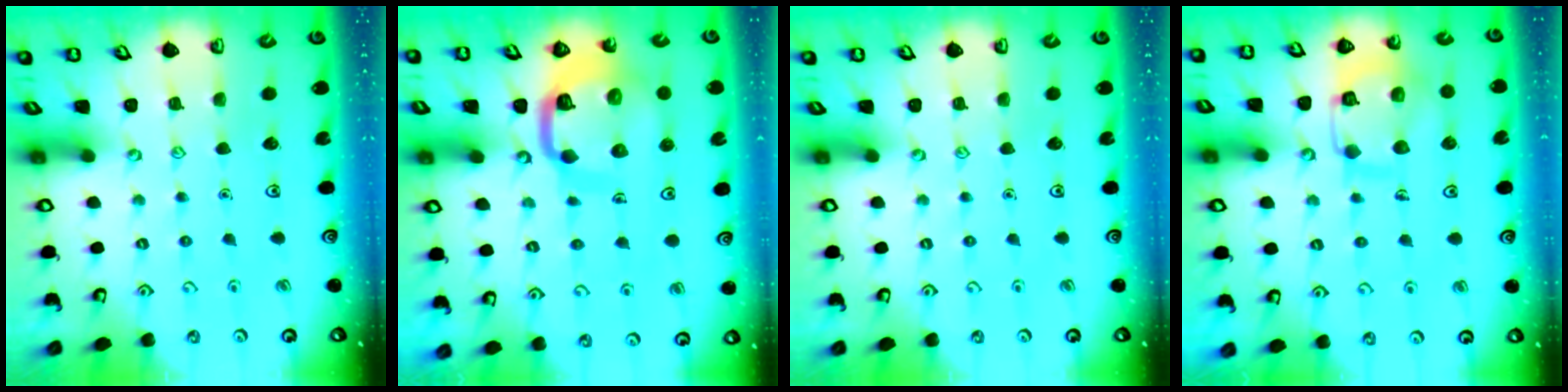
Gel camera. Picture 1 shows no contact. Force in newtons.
{"total": 12.0, "press": 11.9, "slide": 1.4}
{"total": 0.0}
{"total": 13.2, "press": 13.1, "slide": 1.4}